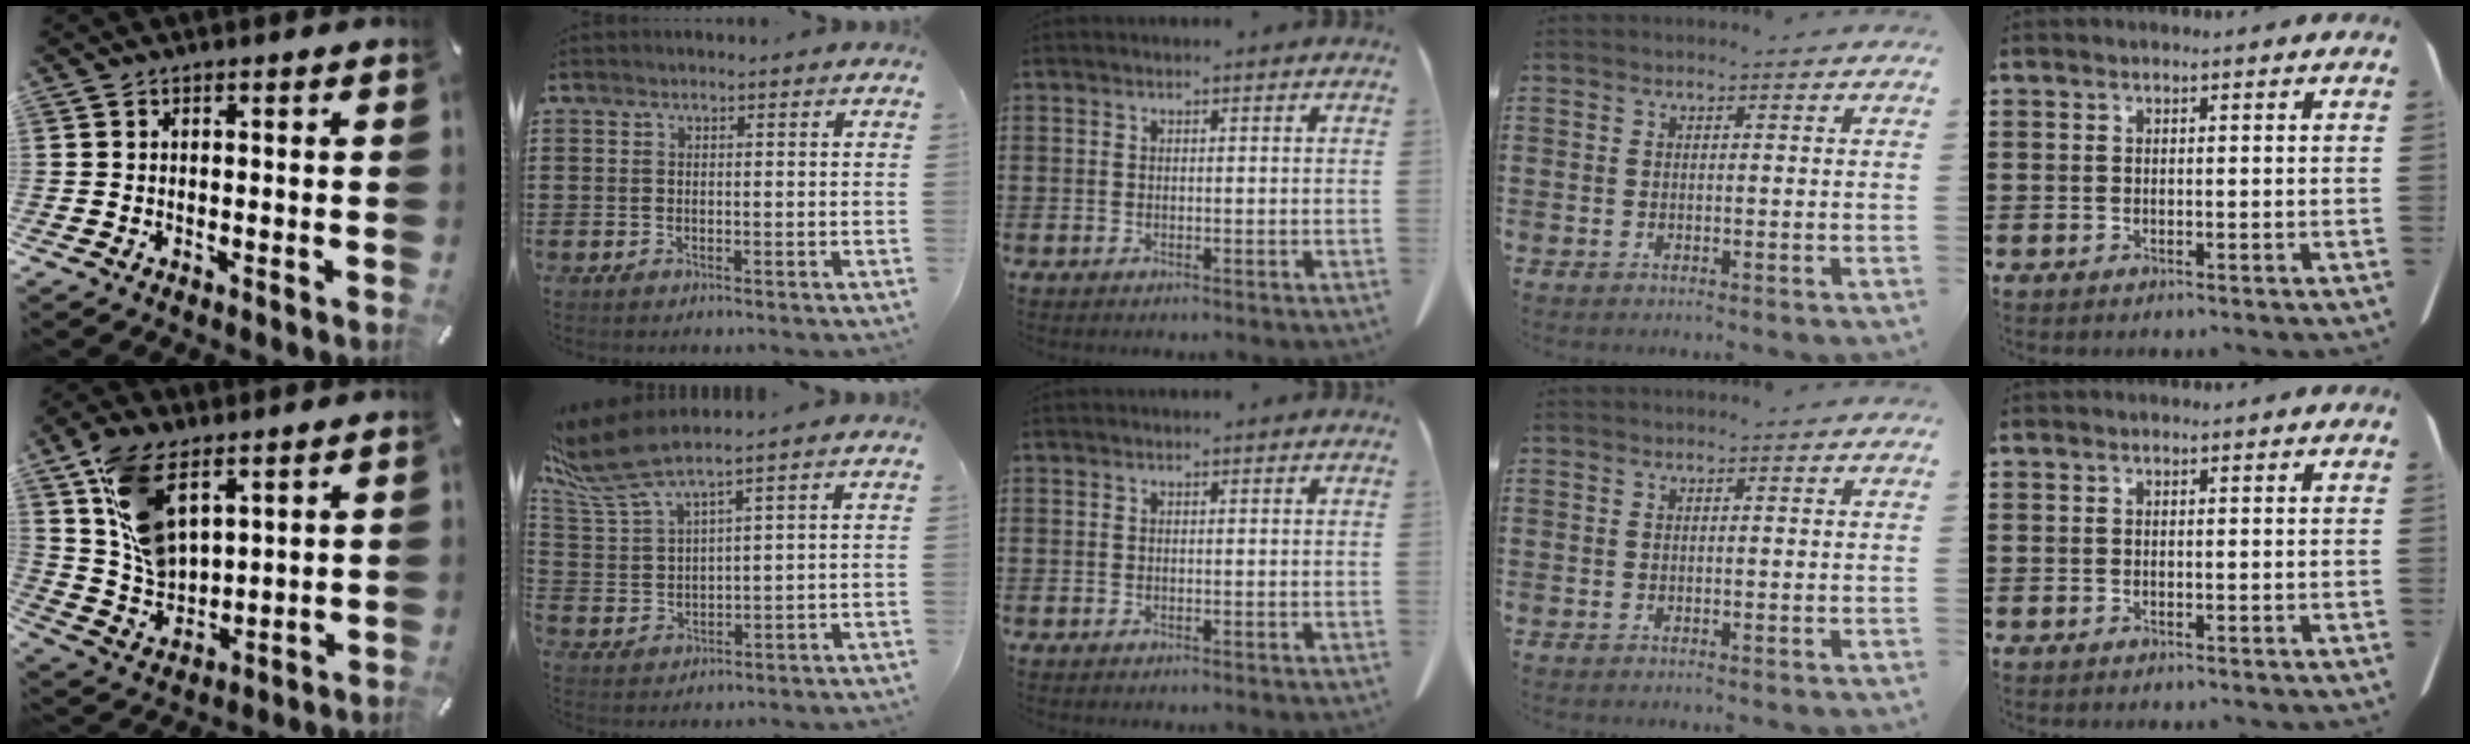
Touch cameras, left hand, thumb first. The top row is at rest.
{"thumb": {"total": 13.7, "force": [6.9, 8.1, 8.5], "torque": [-0.184, -0.019, 0.135]}, "index": {"total": 7.7, "force": [6.0, 1.3, 4.6], "torque": [-0.129, -0.030, 0.102]}}